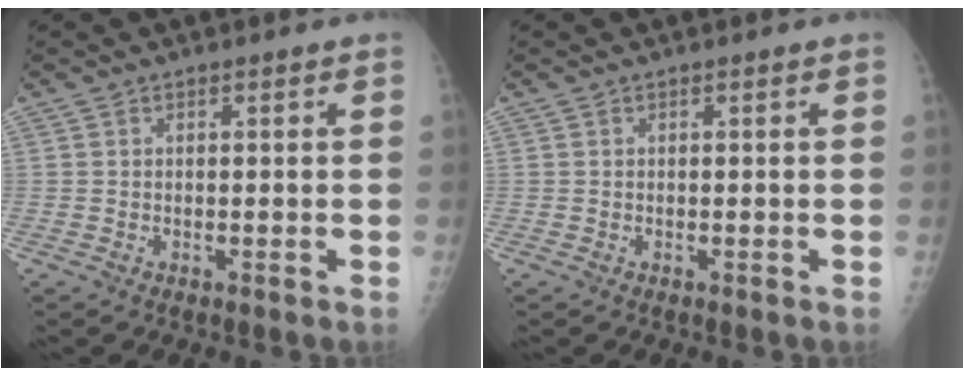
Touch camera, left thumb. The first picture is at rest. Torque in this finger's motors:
{"motor_torque": [0.00, 0.00, 0.00, -0.01, 0.00]}